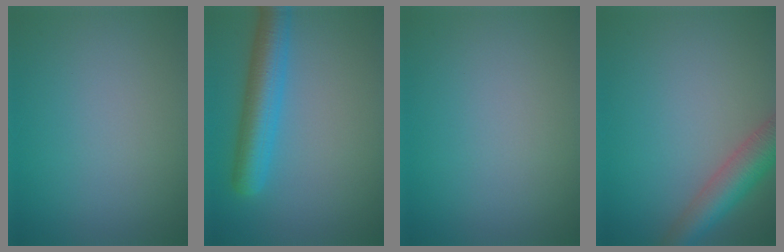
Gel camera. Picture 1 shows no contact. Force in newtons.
{"total": 5.3, "press": 5.3, "slide": 0.3}
{"total": 0.0}
{"total": 5.0, "press": 4.9, "slide": 0.2}